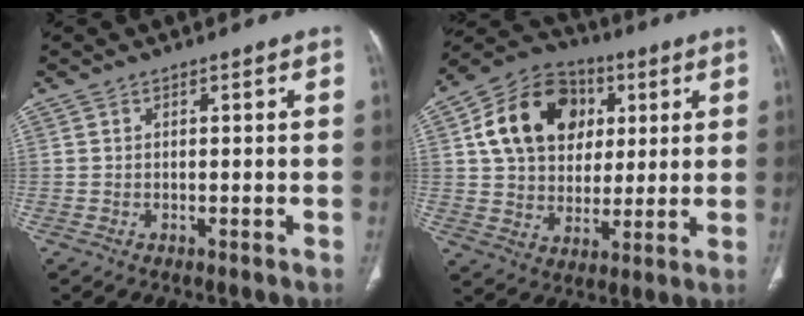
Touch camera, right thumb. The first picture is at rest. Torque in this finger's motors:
{"motor_torque": [-0.56, 2.20, 0.54, -0.42, 0.09]}